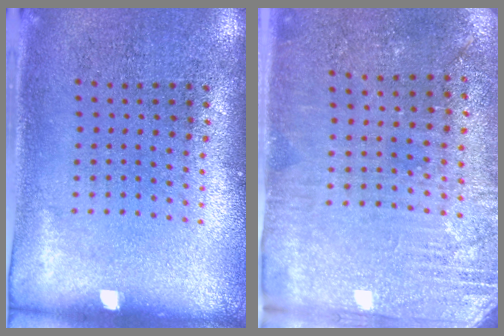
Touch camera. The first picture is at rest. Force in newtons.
{"total": 2.9, "press": 2.8, "slide": 0.9}